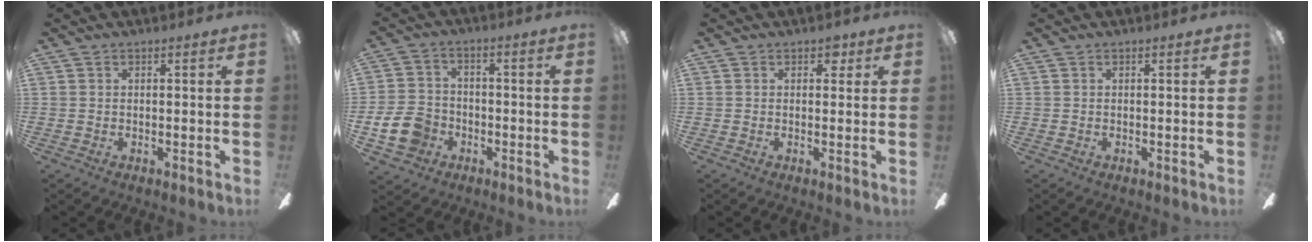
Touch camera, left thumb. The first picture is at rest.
{"total": 10.1, "force": [-3.5, 8.1, 4.9], "torque": [-0.125, 0.032, -0.064]}
{"total": 2.7, "force": [1.3, 1.8, 1.4], "torque": [-0.013, 0.002, 0.020]}
{"total": 0.0}